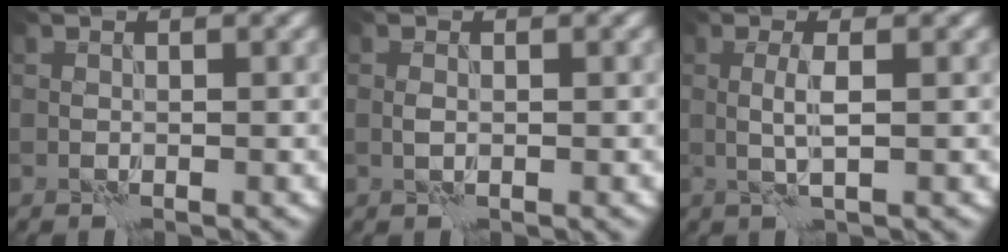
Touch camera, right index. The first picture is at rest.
{"total": 0.6, "force": [-0.1, 0.3, 0.5], "torque": [-0.014, 0.000, -0.001]}
{"total": 1.8, "force": [0.2, 0.1, 1.8], "torque": [-0.040, 0.002, 0.005]}